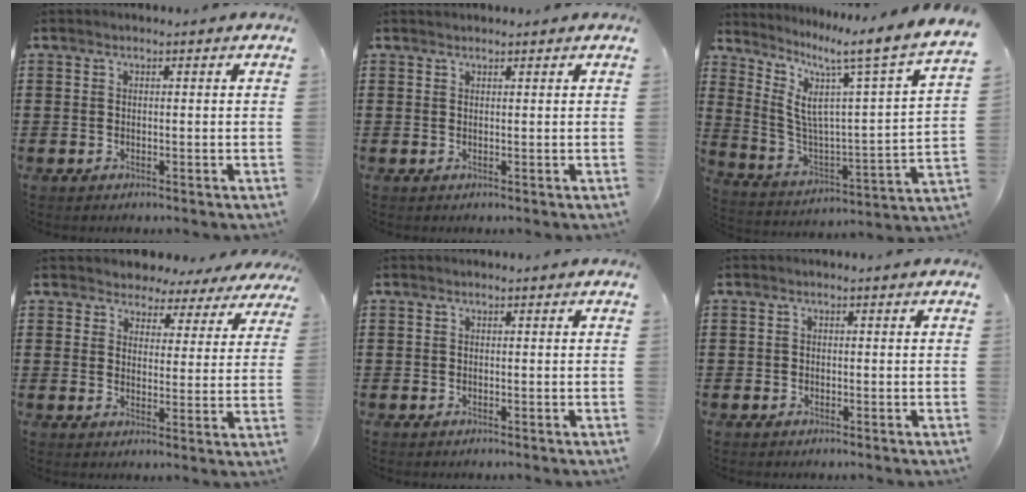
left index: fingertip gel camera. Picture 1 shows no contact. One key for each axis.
{"total": 0.6, "fx": 0.6, "fy": 0.1, "fz": 0.1, "tx": -0.004, "ty": 0.000, "tz": 0.013}
{"total": 7.5, "fx": 5.1, "fy": 0.3, "fz": 5.4, "tx": -0.127, "ty": -0.061, "tz": 0.067}
{"total": 3.8, "fx": 3.4, "fy": 1.5, "fz": 0.1, "tx": -0.025, "ty": -0.014, "tz": 0.057}
{"total": 0.0}
{"total": 0.6, "fx": -0.4, "fy": 0.5, "fz": 0.0, "tx": -0.002, "ty": 0.002, "tz": -0.009}